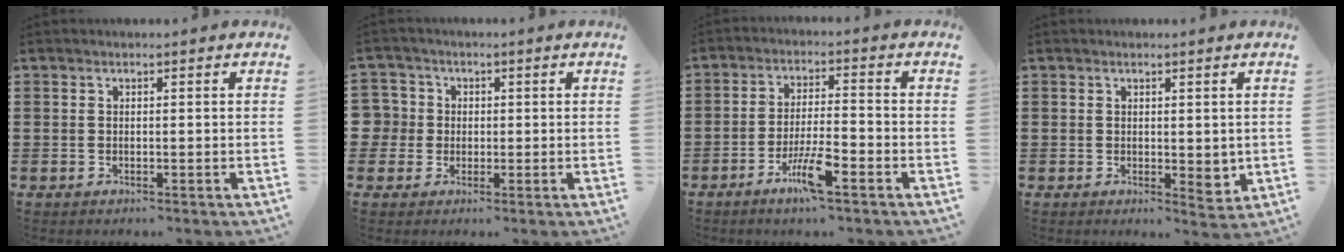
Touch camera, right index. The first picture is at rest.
{"total": 3.8, "force": [0.0, 3.8, 0.3], "torque": [-0.032, 0.009, -0.003]}
{"total": 6.9, "force": [-3.7, 1.0, 5.7], "torque": [-0.117, -0.008, -0.069]}
{"total": 2.6, "force": [0.8, 1.5, 2.0], "torque": [-0.030, -0.001, 0.015]}